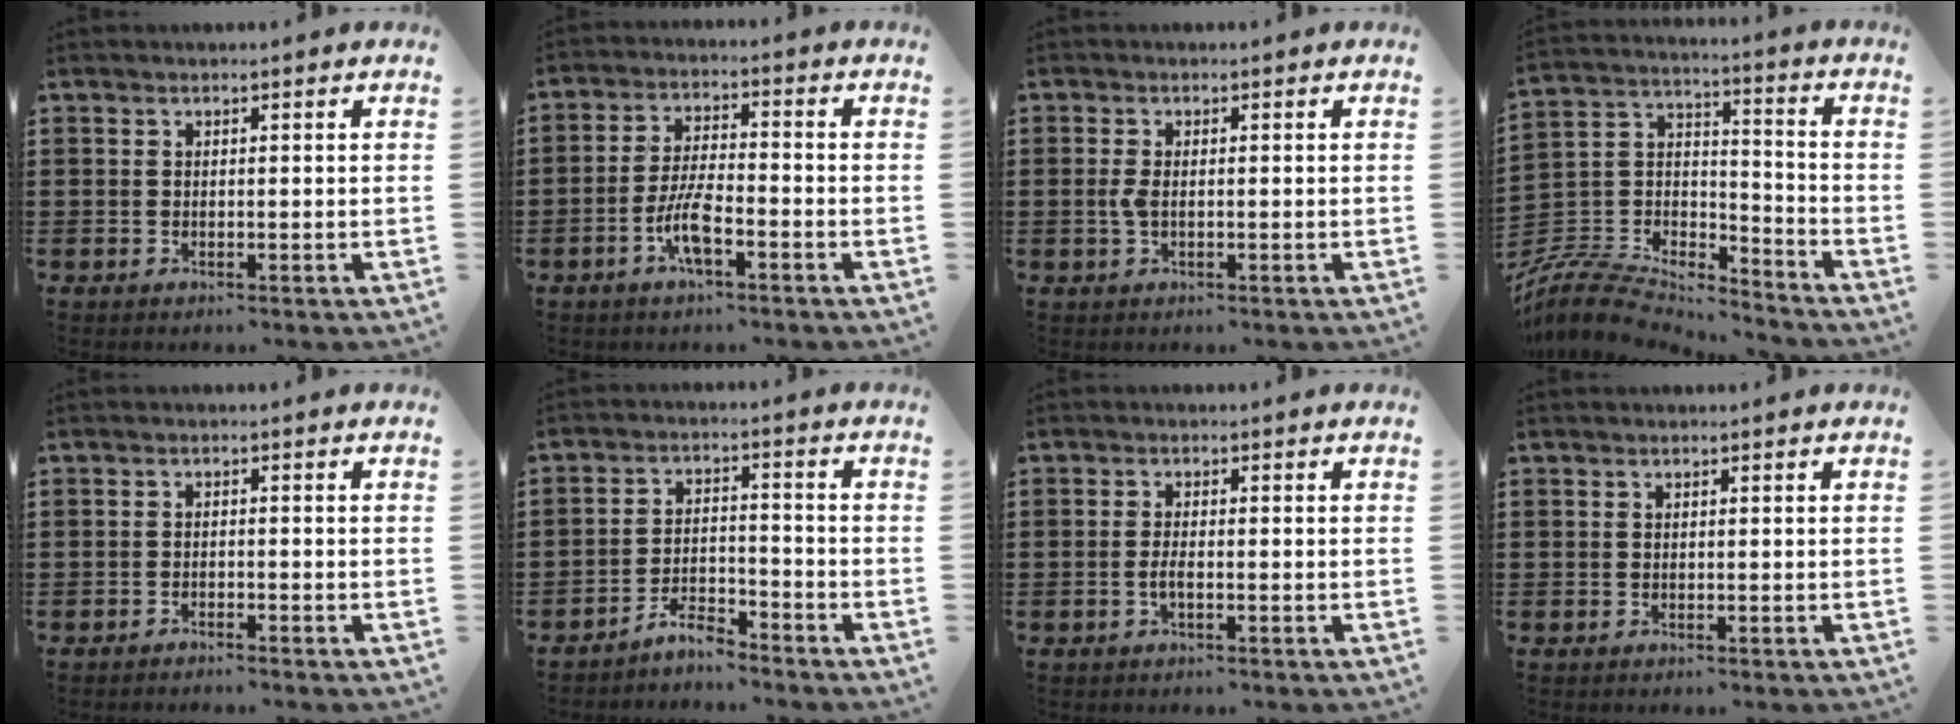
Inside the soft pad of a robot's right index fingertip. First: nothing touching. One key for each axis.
{"total": 6.4, "fx": -3.2, "fy": 1.8, "fz": 5.3, "tx": -0.128, "ty": -0.009, "tz": -0.066}
{"total": 1.9, "fx": -0.2, "fy": 0.8, "fz": 1.8, "tx": -0.048, "ty": -0.005, "tz": -0.010}
{"total": 8.7, "fx": -8.1, "fy": 2.2, "fz": 2.4, "tx": -0.068, "ty": 0.001, "tz": -0.165}
{"total": 1.2, "fx": -1.2, "fy": -0.1, "fz": 0.1, "tx": -0.005, "ty": -0.001, "tz": -0.024}
{"total": 4.3, "fx": -4.1, "fy": 0.8, "fz": 0.9, "tx": -0.026, "ty": 0.008, "tz": -0.084}
{"total": 1.7, "fx": -0.6, "fy": 0.4, "fz": 1.6, "tx": -0.037, "ty": -0.002, "tz": -0.013}
{"total": 0.0}